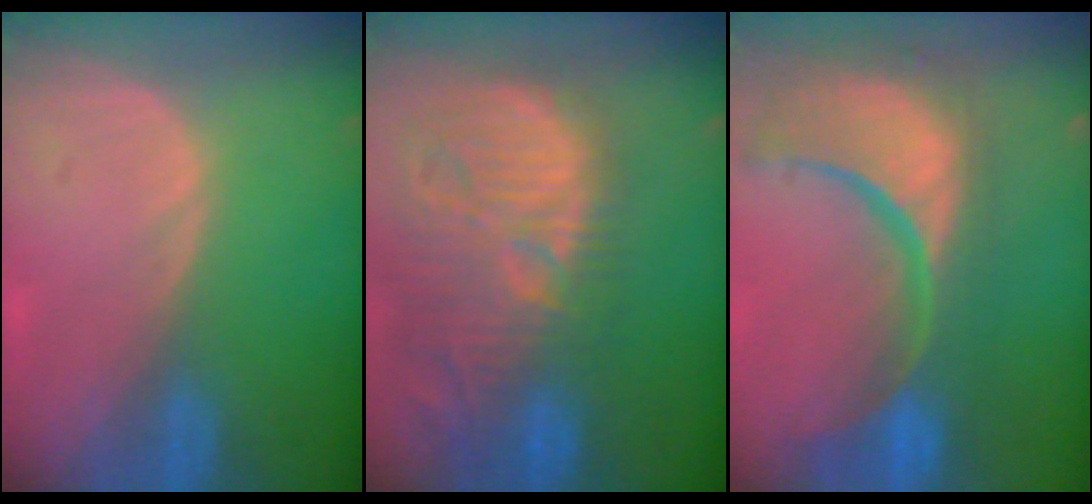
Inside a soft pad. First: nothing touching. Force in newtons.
{"total": 14.7, "press": 13.0, "slide": 6.8}
{"total": 15.4, "press": 12.1, "slide": 9.6}